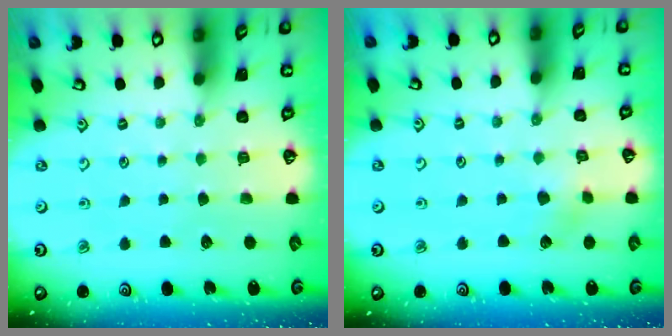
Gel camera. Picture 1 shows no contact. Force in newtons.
{"total": 3.4, "press": 3.4, "slide": 0.5}